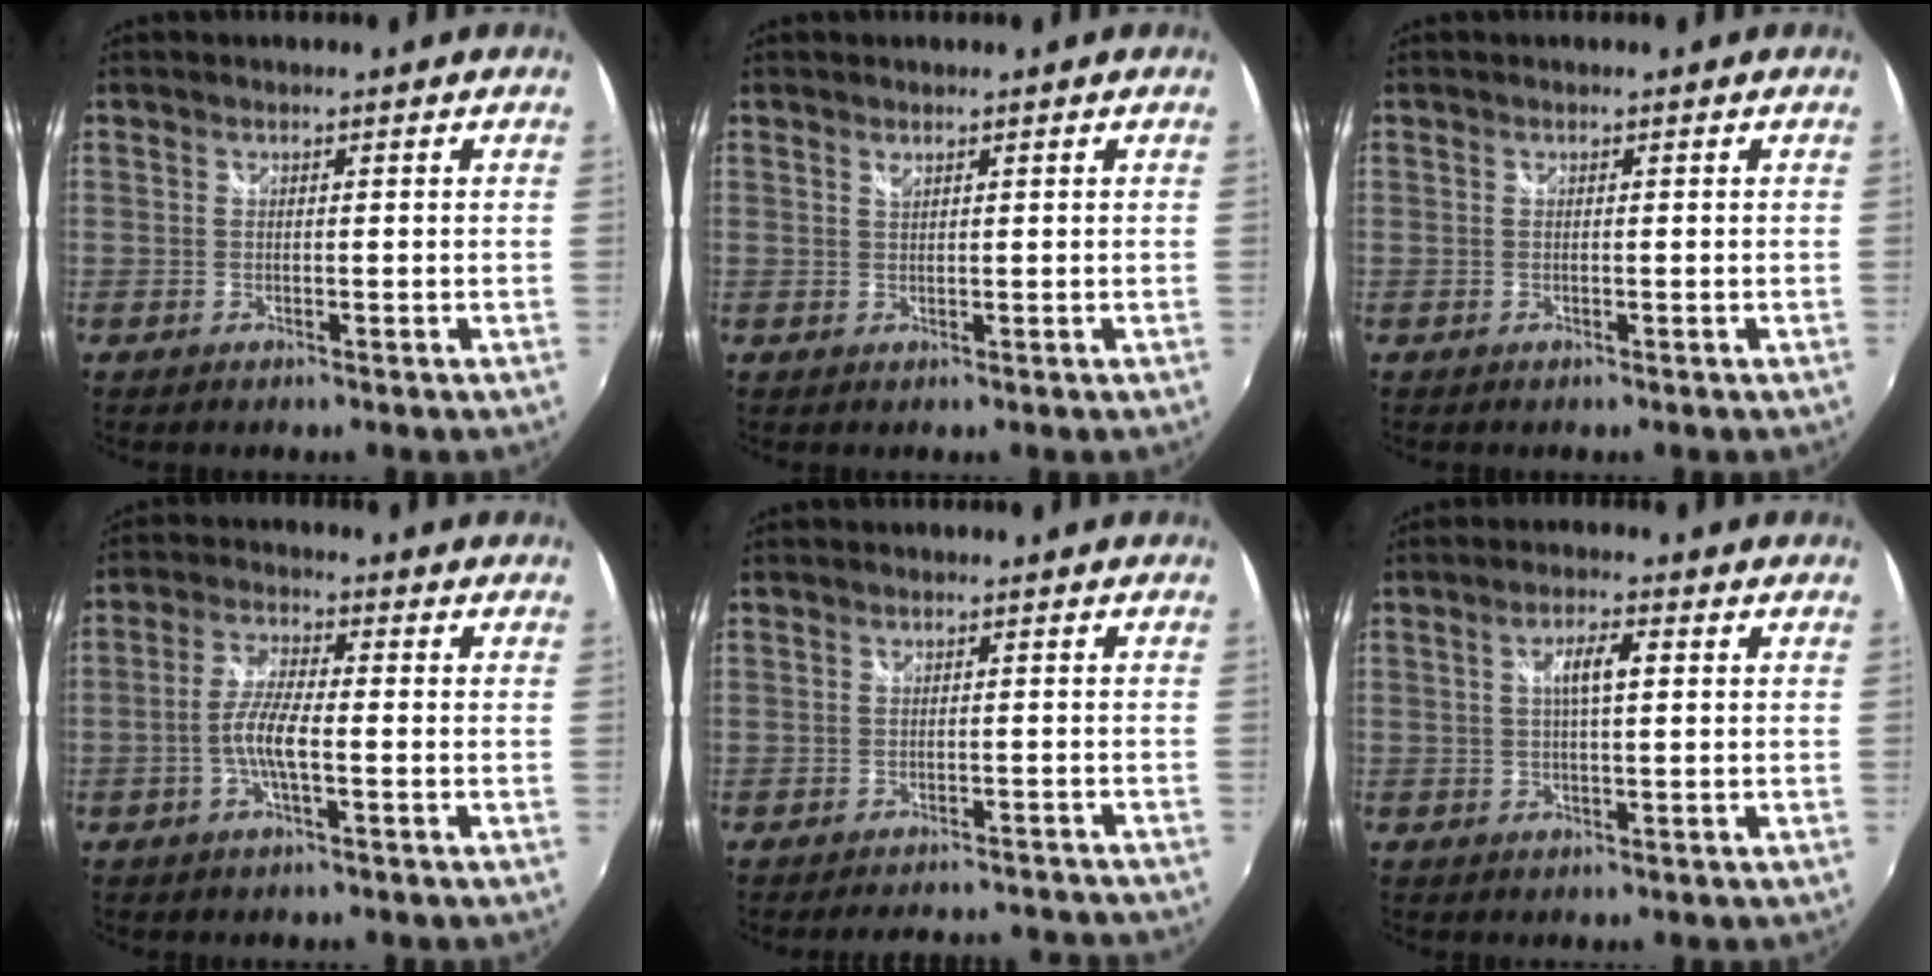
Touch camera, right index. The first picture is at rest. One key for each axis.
{"total": 0.8, "fx": 0.7, "fy": 0.0, "fz": 0.4, "tx": -0.006, "ty": 0.001, "tz": 0.012}
{"total": 0.0}
{"total": 5.7, "fx": -1.7, "fy": 1.0, "fz": 5.4, "tx": -0.114, "ty": 0.005, "tz": -0.035}
{"total": 9.2, "fx": -8.3, "fy": 3.2, "fz": 2.2, "tx": -0.040, "ty": 0.018, "tz": -0.098}
{"total": 4.2, "fx": 0.8, "fy": 0.7, "fz": 4.1, "tx": -0.073, "ty": 0.007, "tz": 0.015}